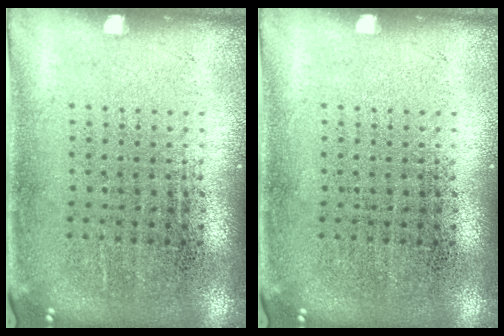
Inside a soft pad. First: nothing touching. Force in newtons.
{"total": 0.0}